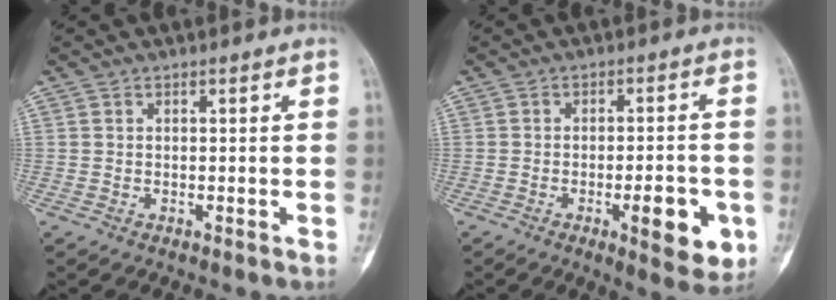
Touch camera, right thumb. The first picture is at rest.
{"total": 9.6, "force": [-3.3, 3.2, 8.5], "torque": [-0.097, 0.007, -0.040]}